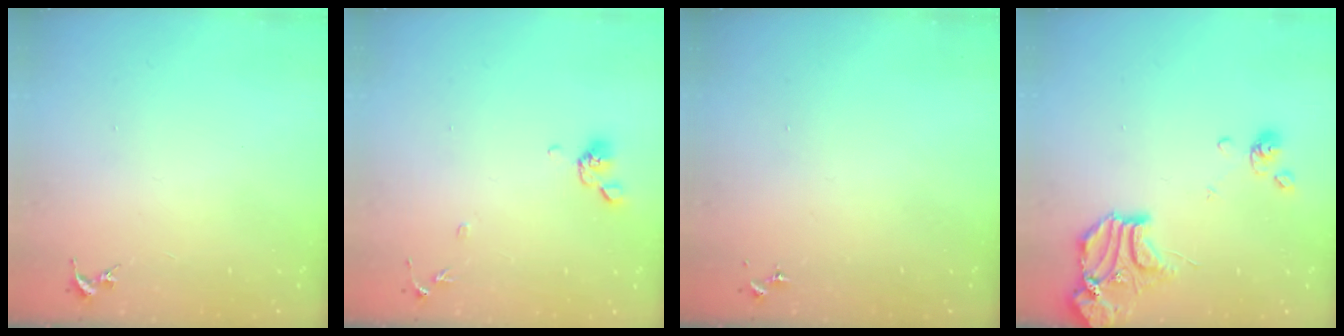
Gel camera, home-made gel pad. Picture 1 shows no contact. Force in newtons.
{"total": 8.3, "press": 8.2, "slide": 1.6}
{"total": 0.0}
{"total": 14.9, "press": 14.7, "slide": 2.2}